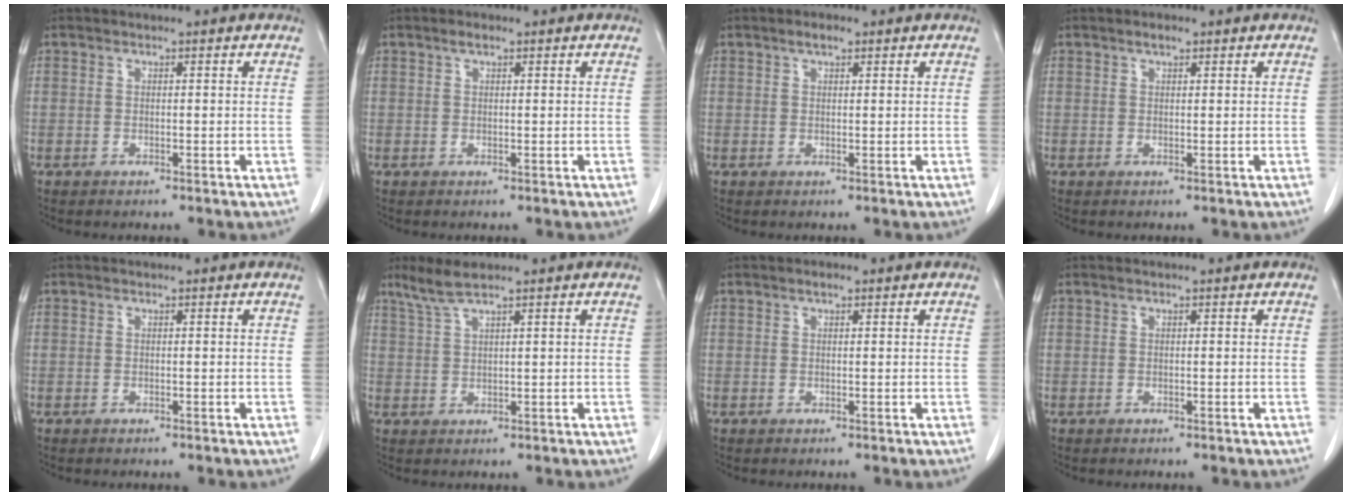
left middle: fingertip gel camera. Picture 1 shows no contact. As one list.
[{"total": 1.1, "force": [0.7, 0.4, 0.8], "torque": [-0.015, 0.006, 0.011]}, {"total": 1.7, "force": [1.1, 0.7, 1.1], "torque": [-0.020, 0.006, 0.017]}, {"total": 1.2, "force": [0.8, 0.5, 0.7], "torque": [-0.012, 0.003, 0.012]}, {"total": 0.0}, {"total": 3.7, "force": [2.9, -0.1, 2.3], "torque": [-0.060, 0.006, 0.064]}, {"total": 0.8, "force": [0.5, 0.3, 0.5], "torque": [-0.010, 0.002, 0.008]}, {"total": 0.0}]